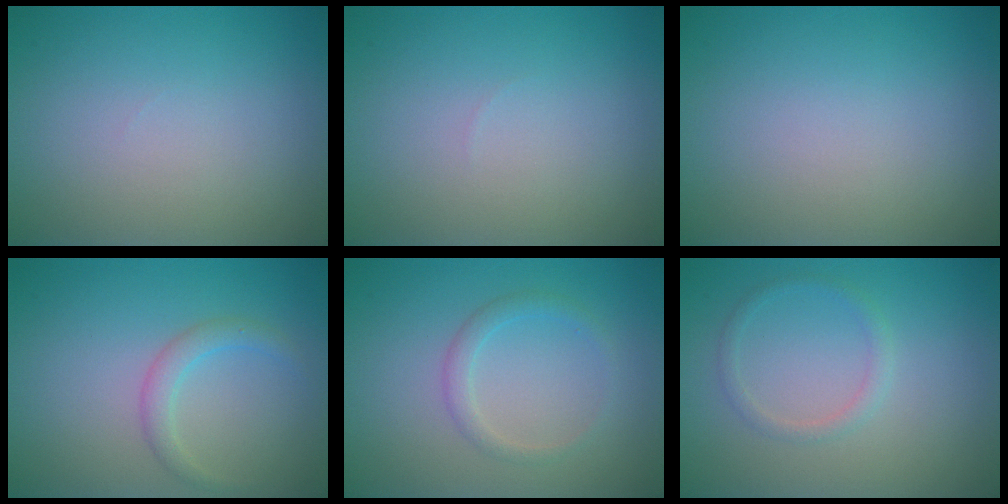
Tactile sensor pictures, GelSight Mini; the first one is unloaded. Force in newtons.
{"total": 0.0}
{"total": 0.0}
{"total": 1.7, "press": 1.7, "slide": 0.0}
{"total": 1.5, "press": 1.5, "slide": 0.0}
{"total": 1.2, "press": 1.2, "slide": 0.0}